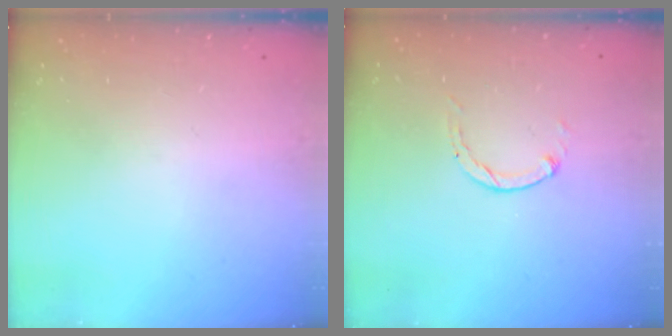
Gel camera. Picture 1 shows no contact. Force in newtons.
{"total": 0.7, "press": 0.6, "slide": 0.2}